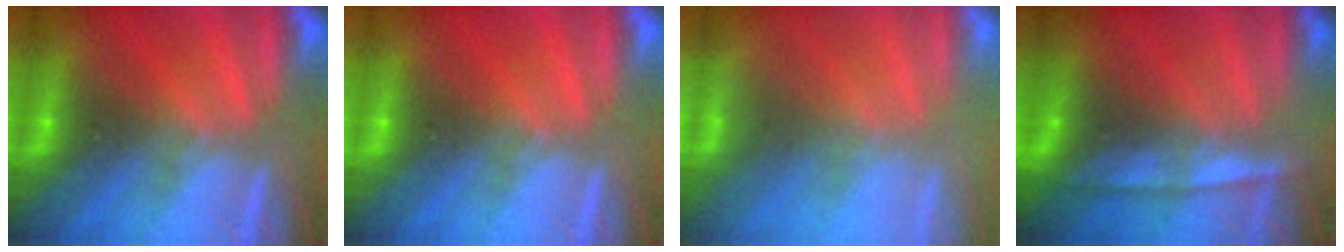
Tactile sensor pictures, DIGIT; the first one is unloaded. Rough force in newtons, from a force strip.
{"total": 0.0}
{"total": 1.3}
{"total": 7.0}